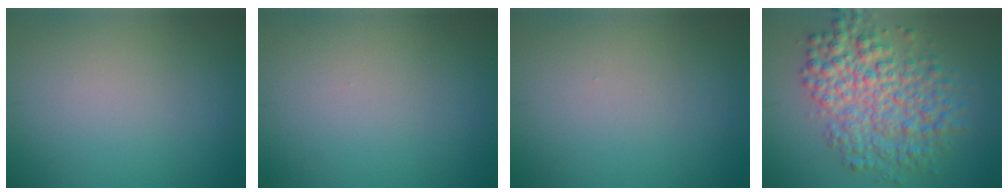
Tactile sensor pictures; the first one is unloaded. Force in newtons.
{"total": 0.0}
{"total": 0.0}
{"total": 7.0, "press": 7.0, "slide": 0.1}